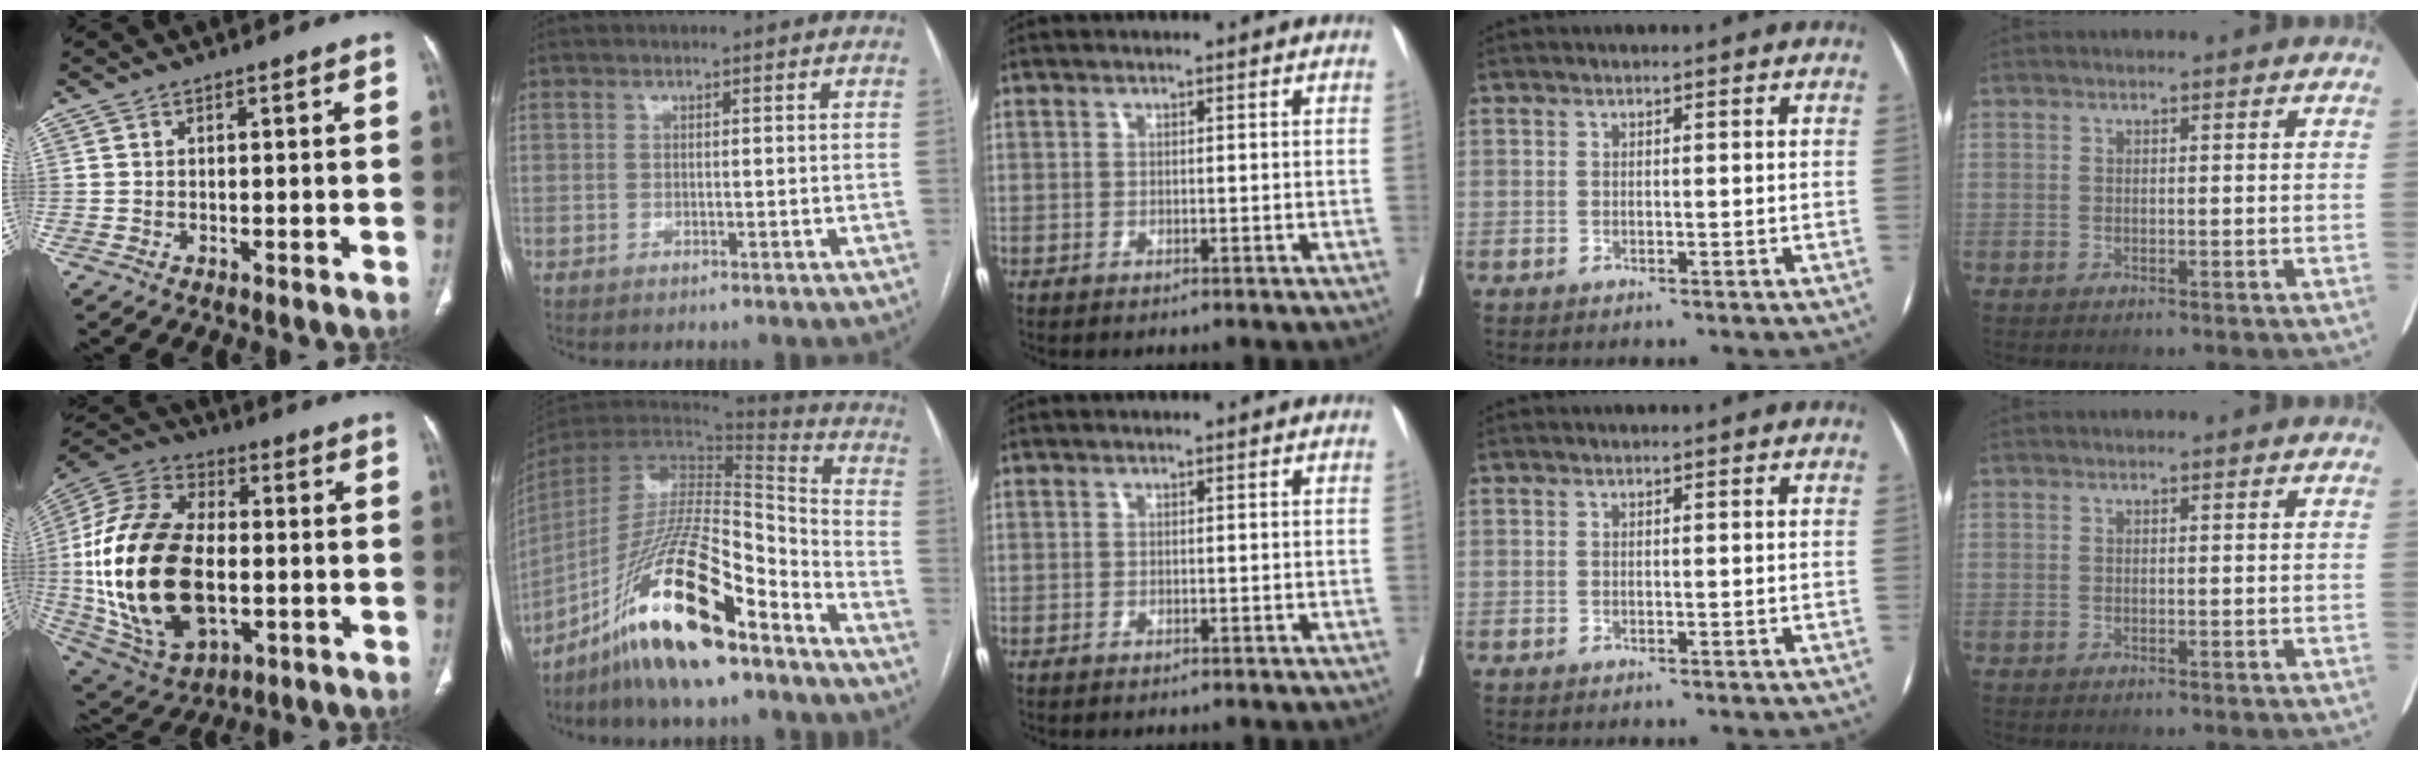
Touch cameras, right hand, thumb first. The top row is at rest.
{"thumb": {"total": 28.3, "force": [-2.4, 16.8, 22.6], "torque": [-0.452, 0.004, -0.024]}, "index": {"total": 20.7, "force": [-14.2, 3.6, 14.6], "torque": [-0.285, -0.014, -0.254]}}